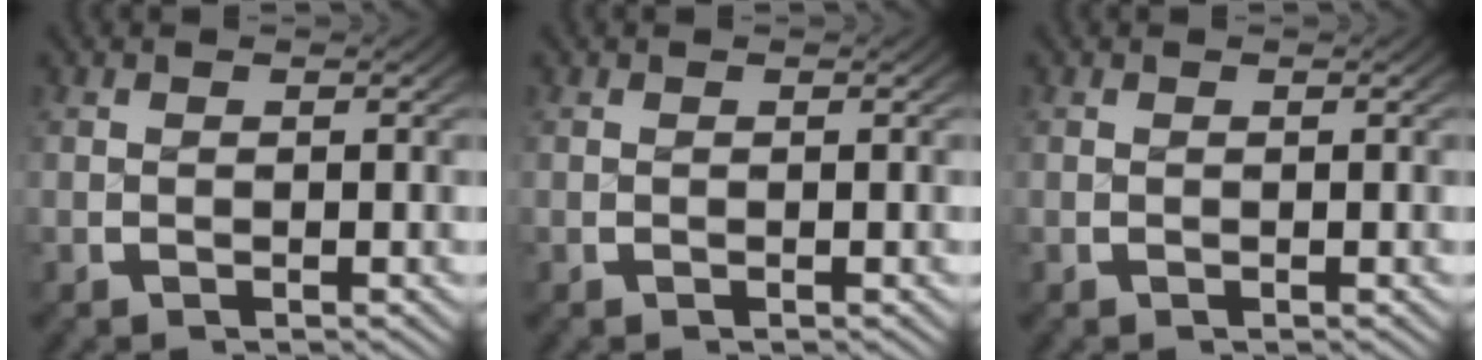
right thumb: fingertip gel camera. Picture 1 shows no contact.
{"total": 0.0}
{"total": 0.0}